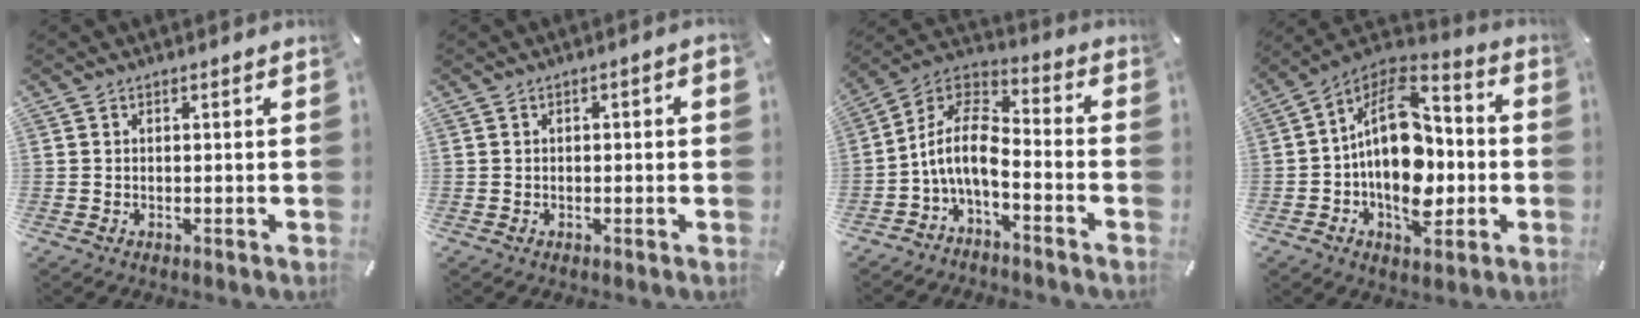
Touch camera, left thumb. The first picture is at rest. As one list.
[{"total": 1.4, "force": [-0.4, 0.6, 1.2], "torque": [-0.020, 0.003, -0.007]}, {"total": 10.5, "force": [-4.1, 5.1, 8.1], "torque": [-0.184, -0.003, -0.083]}, {"total": 19.4, "force": [-1.5, 12.9, 14.4], "torque": [-0.260, -0.007, -0.027]}]